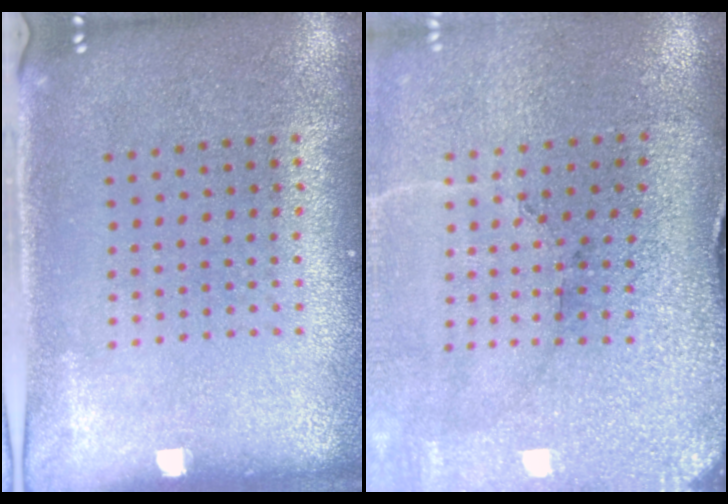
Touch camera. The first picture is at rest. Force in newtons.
{"total": 3.5, "press": 3.3, "slide": 1.1}